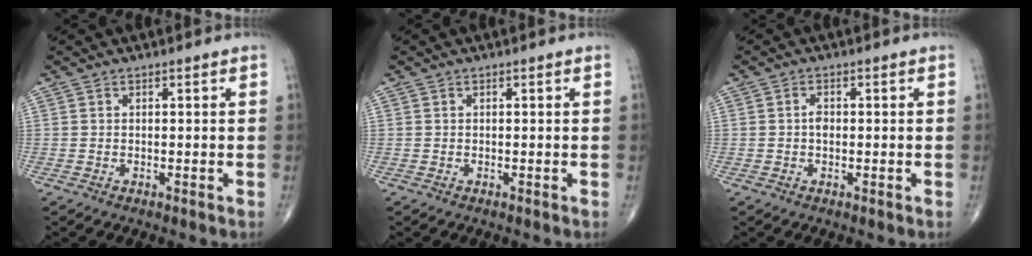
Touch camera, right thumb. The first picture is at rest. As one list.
[{"total": 0.0}, {"total": 1.6, "force": [-0.1, 1.1, 1.2], "torque": [-0.018, 0.003, -0.004]}]